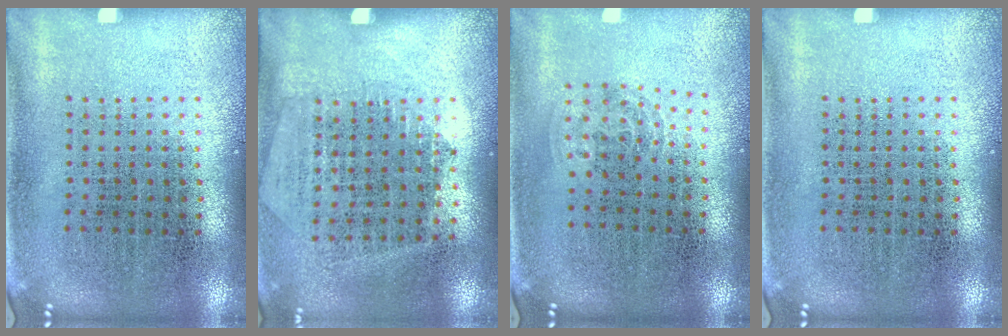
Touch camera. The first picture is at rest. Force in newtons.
{"total": 1.2, "press": 1.1, "slide": 0.5}
{"total": 0.9, "press": 0.6, "slide": 0.7}
{"total": 0.0}